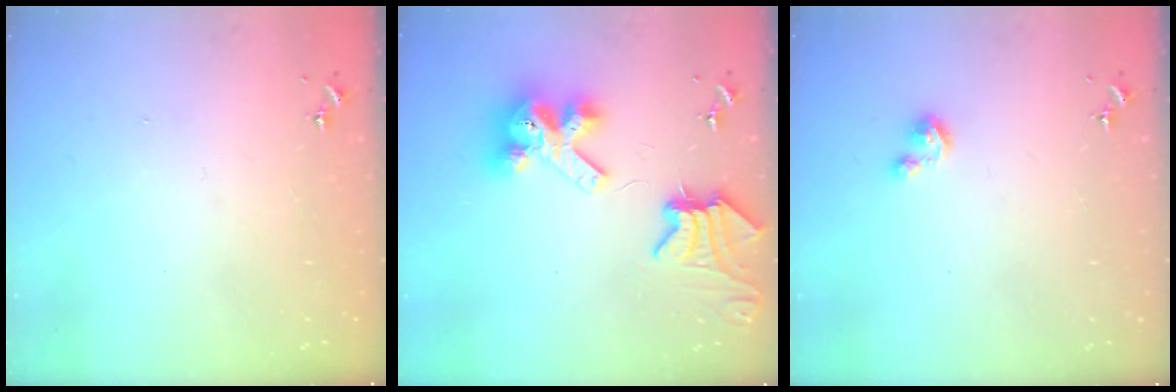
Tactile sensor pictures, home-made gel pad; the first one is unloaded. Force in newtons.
{"total": 11.9, "press": 11.8, "slide": 1.5}
{"total": 3.8, "press": 3.8, "slide": 0.3}